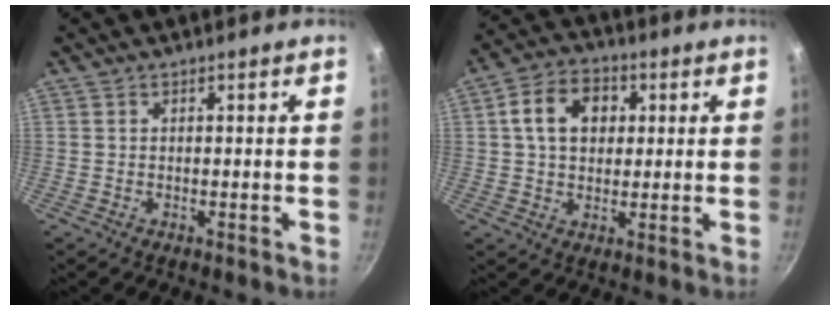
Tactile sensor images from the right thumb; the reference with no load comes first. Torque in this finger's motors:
{"motor_torque": [0.45, 2.29, 1.01, -0.06, 0.05]}